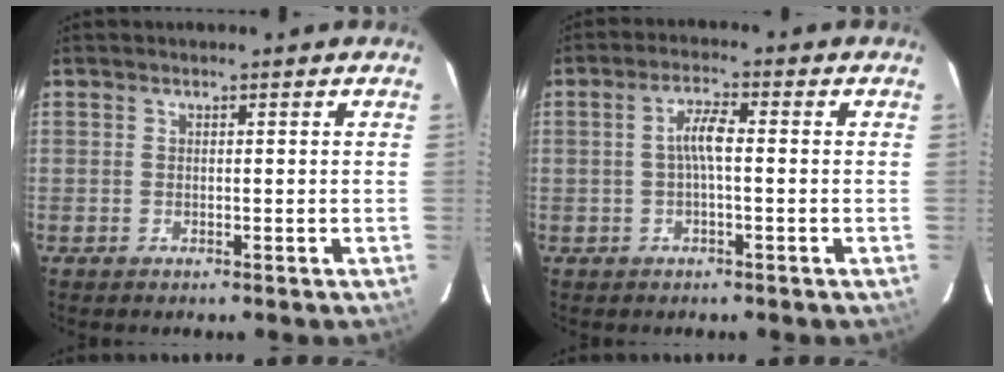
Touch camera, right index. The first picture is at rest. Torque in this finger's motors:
{"motor_torque": [0.13, -0.05, 0.13, 0.10]}